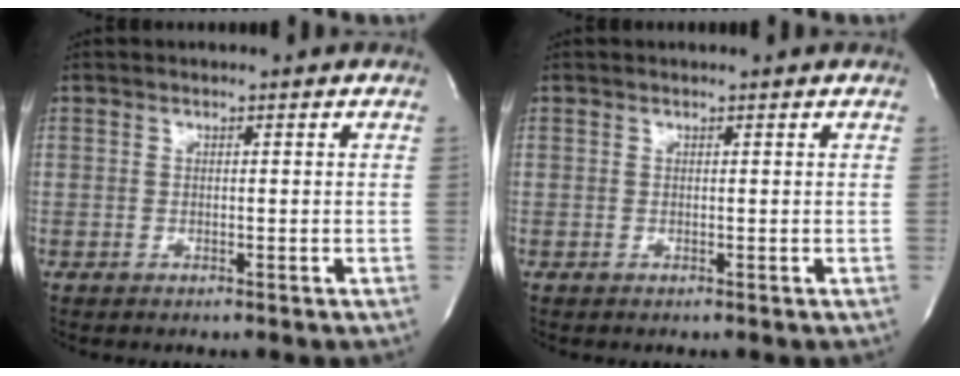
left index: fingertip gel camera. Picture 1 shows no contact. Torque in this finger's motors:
{"motor_torque": [0.09, -0.03, -0.03, 0.01]}